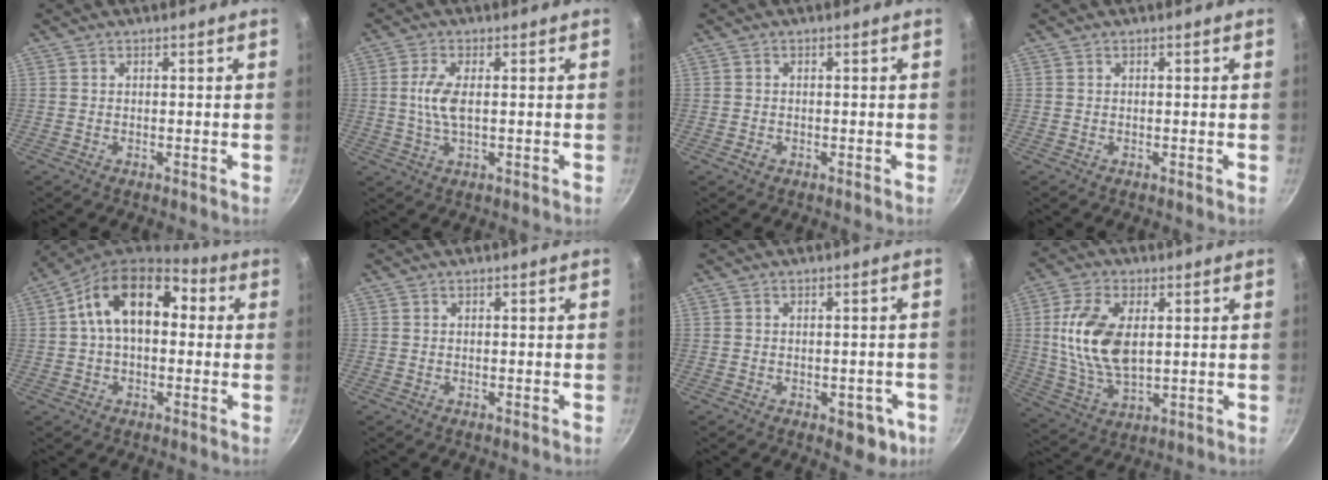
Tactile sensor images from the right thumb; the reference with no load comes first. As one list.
[{"total": 5.3, "force": [0.4, 2.1, 4.9], "torque": [-0.110, 0.002, 0.007]}, {"total": 1.2, "force": [-0.7, 0.8, 0.5], "torque": [-0.005, 0.000, -0.010]}, {"total": 0.0}, {"total": 15.4, "force": [2.5, 9.9, 11.6], "torque": [-0.157, 0.033, 0.017]}, {"total": 0.0}, {"total": 6.0, "force": [-2.3, 3.5, 4.3], "torque": [-0.020, 0.014, -0.020]}, {"total": 13.8, "force": [2.2, 7.6, 11.3], "torque": [-0.213, -0.009, 0.047]}]